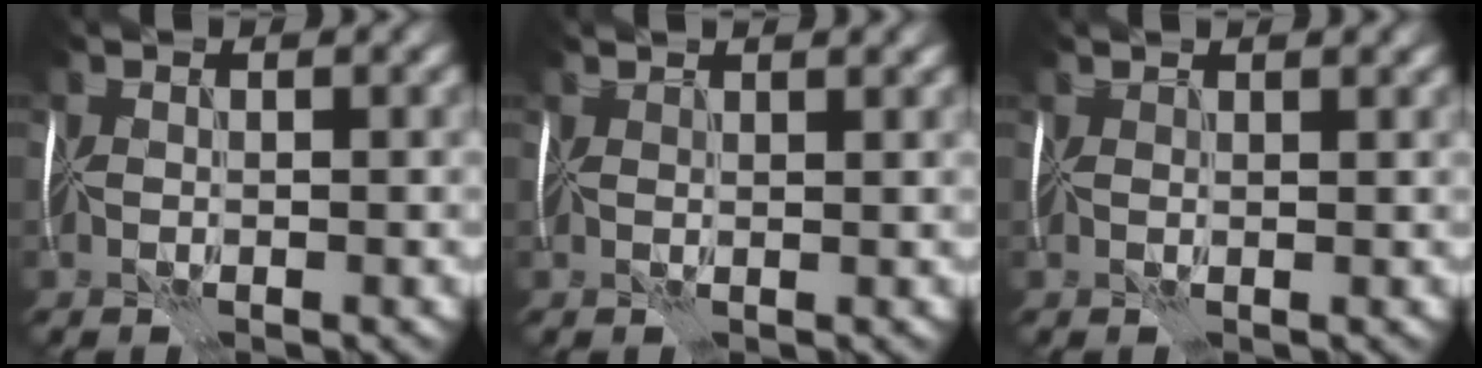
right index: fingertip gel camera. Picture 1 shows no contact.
{"total": 2.2, "force": [1.9, 0.3, 1.0], "torque": [-0.006, 0.013, 0.005]}
{"total": 1.7, "force": [1.5, 0.1, 0.7], "torque": [-0.003, 0.008, 0.005]}